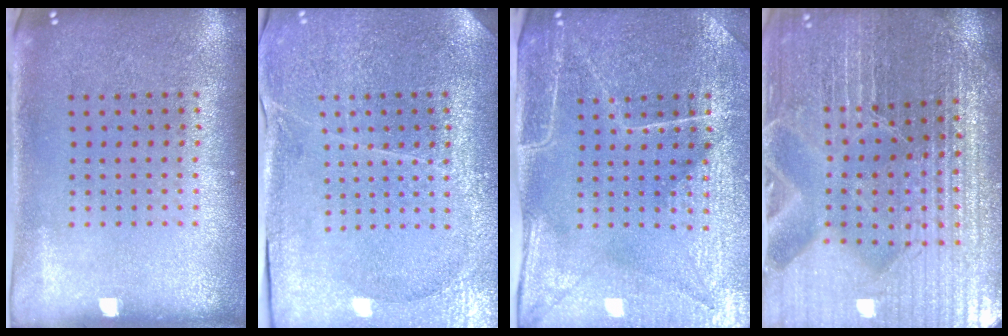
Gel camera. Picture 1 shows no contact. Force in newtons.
{"total": 3.7, "press": 3.5, "slide": 1.2}
{"total": 4.5, "press": 4.1, "slide": 1.9}
{"total": 4.9, "press": 4.7, "slide": 1.4}